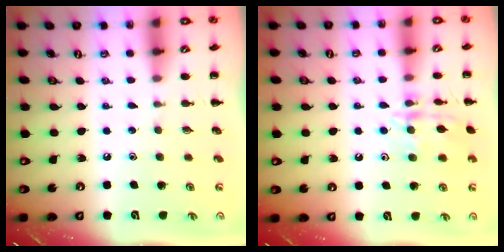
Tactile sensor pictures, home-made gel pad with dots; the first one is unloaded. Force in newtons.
{"total": 13.2, "press": 13.1, "slide": 0.7}